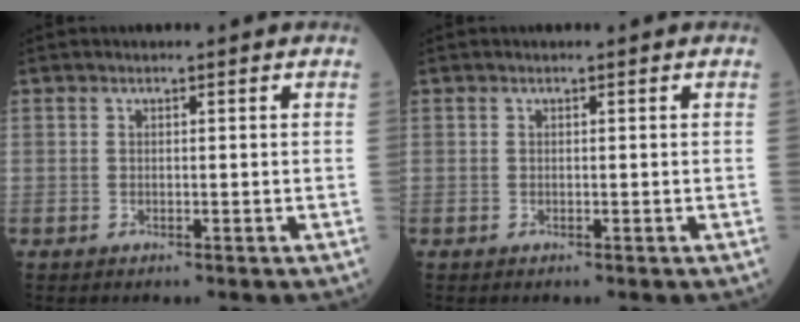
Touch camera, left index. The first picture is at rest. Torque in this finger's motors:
{"motor_torque": [0.00, 0.00, 0.00, 0.00]}